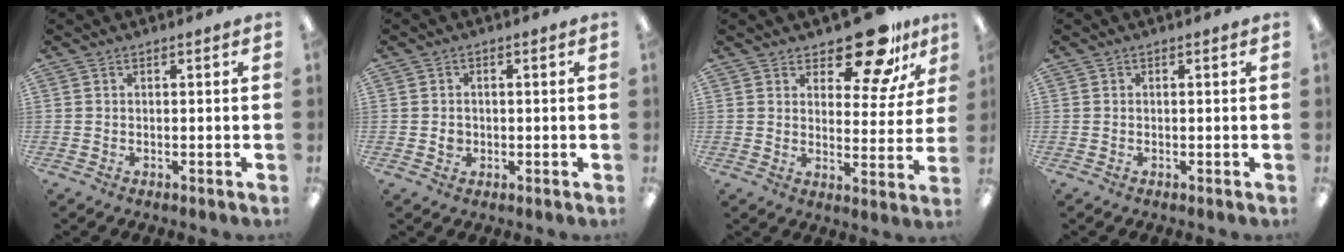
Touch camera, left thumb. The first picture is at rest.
{"total": 2.2, "force": [-0.2, 2.1, 0.8], "torque": [-0.007, 0.001, -0.008]}
{"total": 14.7, "force": [10.8, 6.1, 7.8], "torque": [-0.099, -0.070, 0.183]}
{"total": 0.0}